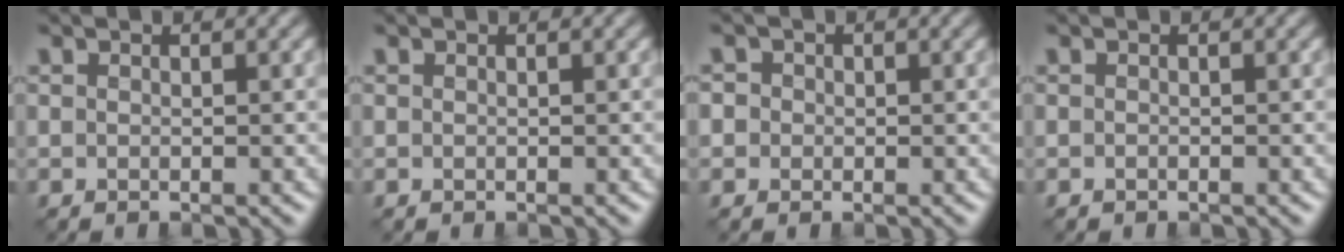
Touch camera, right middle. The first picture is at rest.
{"total": 0.0}
{"total": 2.3, "force": [0.6, 2.0, 0.9], "torque": [0.000, 0.019, -0.012]}
{"total": 0.0}